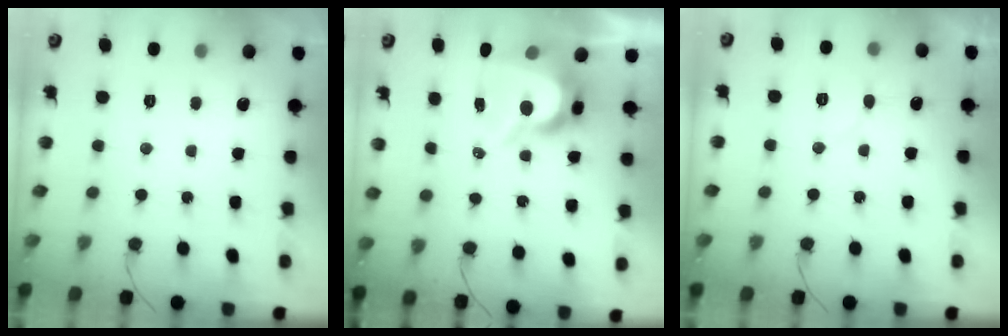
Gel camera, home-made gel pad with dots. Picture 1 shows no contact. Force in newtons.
{"total": 8.9, "press": 8.9, "slide": 0.5}
{"total": 5.5, "press": 5.5, "slide": 0.4}